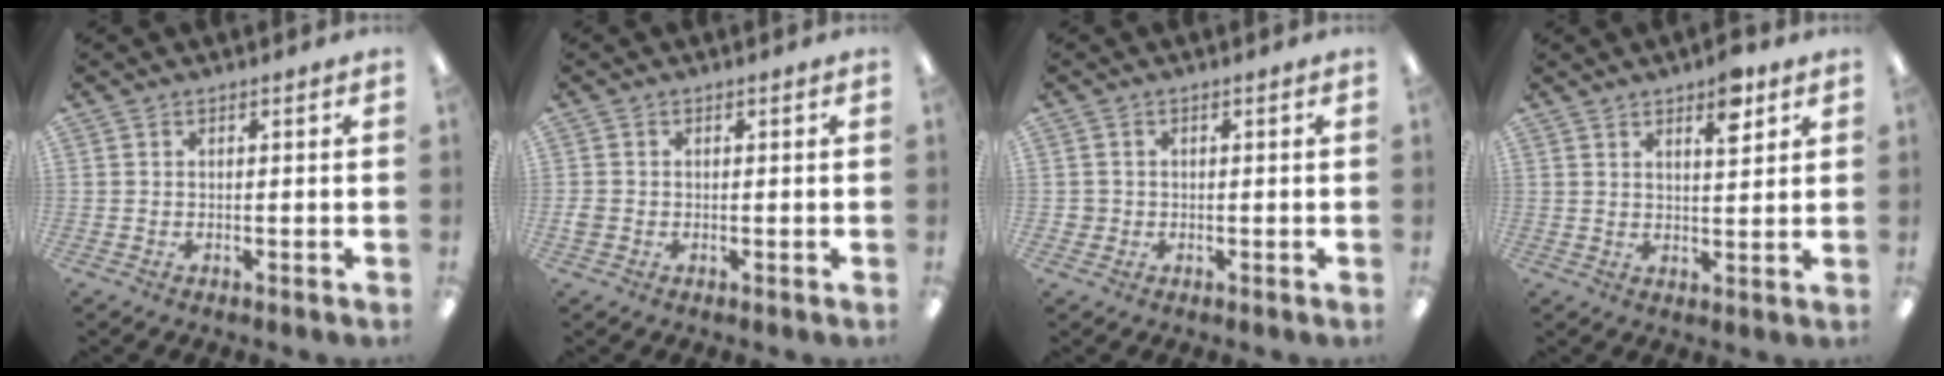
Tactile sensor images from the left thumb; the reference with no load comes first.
{"total": 1.9, "force": [-0.3, 1.7, 0.7], "torque": [-0.012, 0.004, -0.007]}
{"total": 1.9, "force": [-0.2, 1.9, 0.1], "torque": [-0.004, 0.003, -0.005]}
{"total": 6.8, "force": [4.4, 2.6, 4.4], "torque": [-0.050, -0.023, 0.069]}